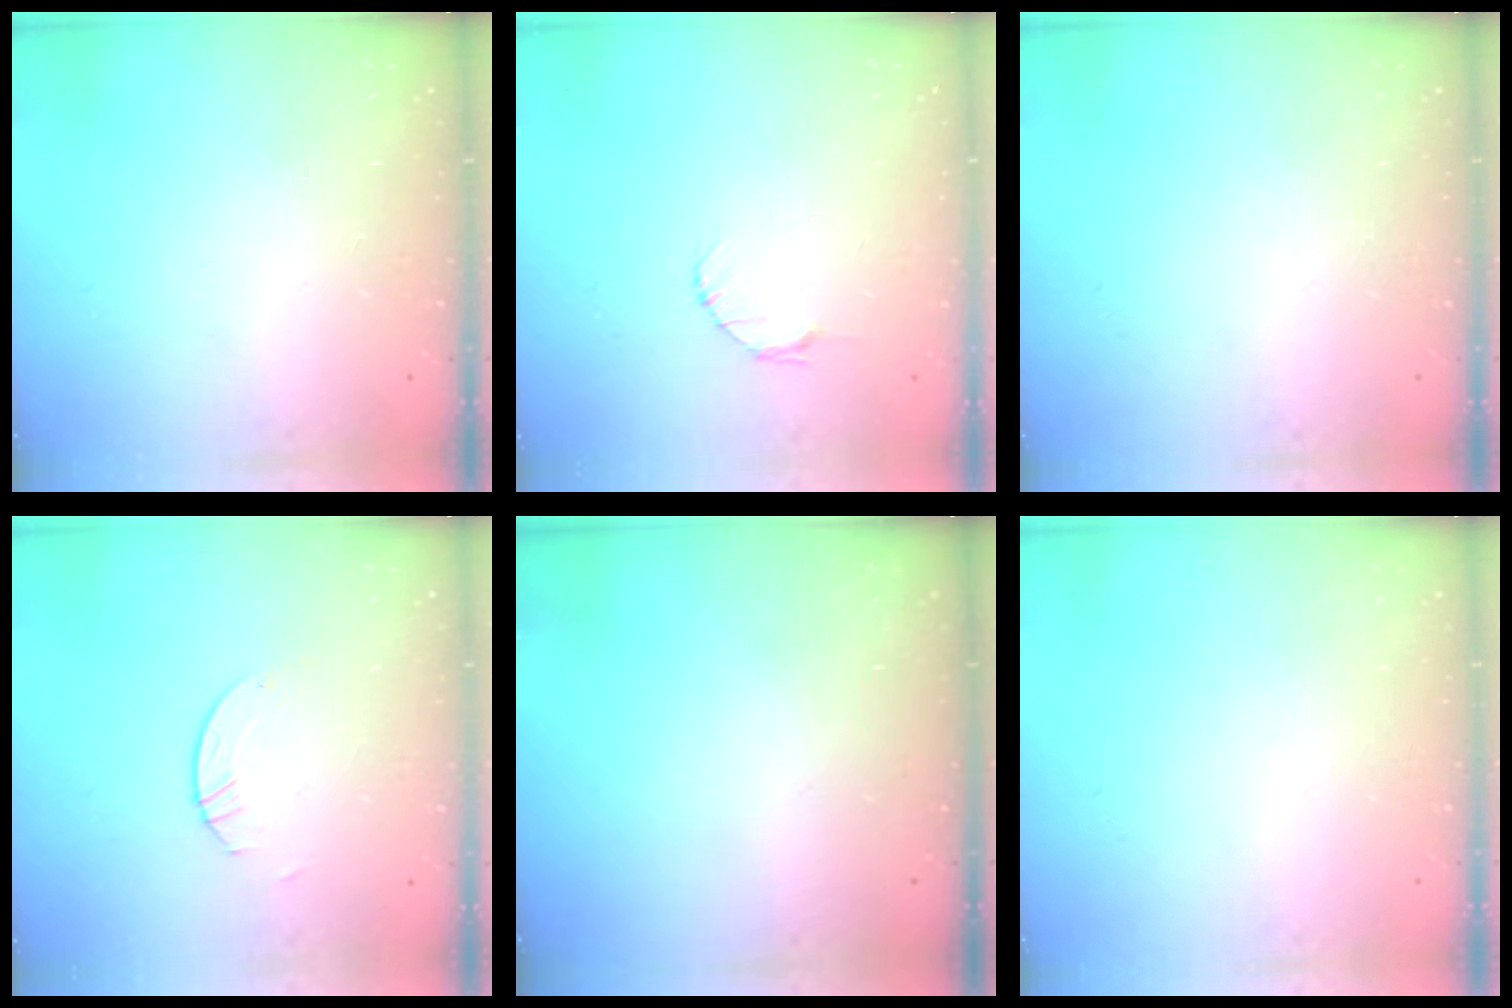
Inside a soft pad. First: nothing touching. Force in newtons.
{"total": 2.6, "press": 2.6, "slide": 0.3}
{"total": 0.0}
{"total": 1.1, "press": 1.1, "slide": 0.1}
{"total": 0.0}
{"total": 0.0}